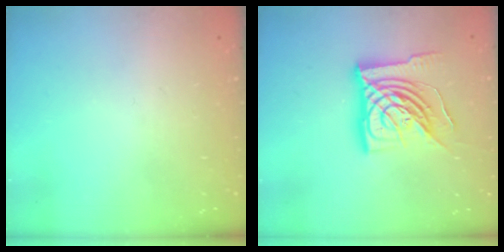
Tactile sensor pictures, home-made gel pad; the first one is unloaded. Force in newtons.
{"total": 17.6, "press": 17.5, "slide": 1.9}